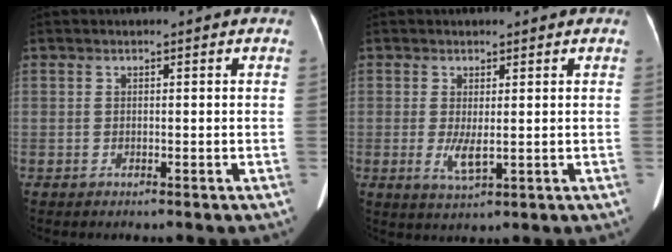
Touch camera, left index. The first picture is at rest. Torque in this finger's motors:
{"motor_torque": [0.55, 0.18, 0.10, 0.02]}